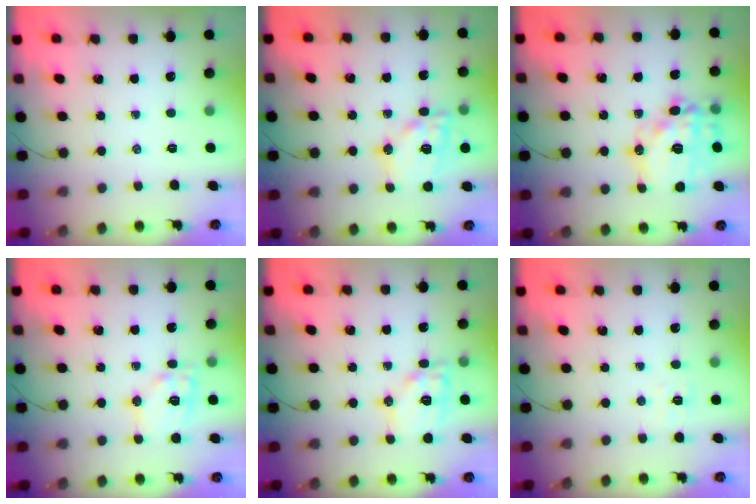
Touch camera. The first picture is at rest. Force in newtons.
{"total": 16.1, "press": 15.8, "slide": 2.9}
{"total": 18.1, "press": 17.9, "slide": 2.5}
{"total": 11.9, "press": 11.8, "slide": 1.3}
{"total": 11.3, "press": 11.3, "slide": 1.1}
{"total": 4.7, "press": 4.6, "slide": 1.2}